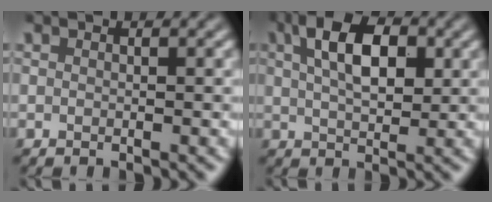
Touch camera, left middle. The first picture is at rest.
{"total": 6.2, "force": [2.0, 3.2, 4.9], "torque": [-0.085, 0.012, 0.030]}